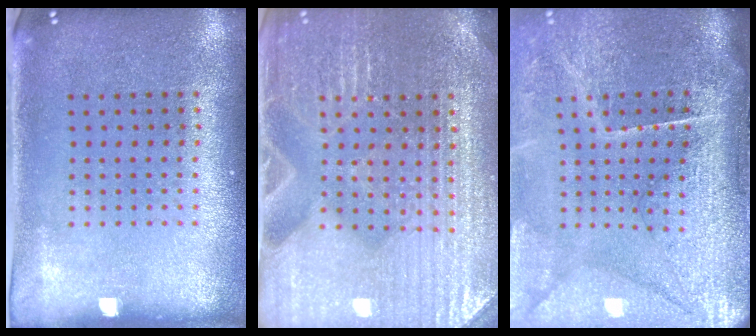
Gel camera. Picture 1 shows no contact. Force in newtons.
{"total": 4.4, "press": 4.3, "slide": 1.2}
{"total": 4.8, "press": 4.0, "slide": 2.7}